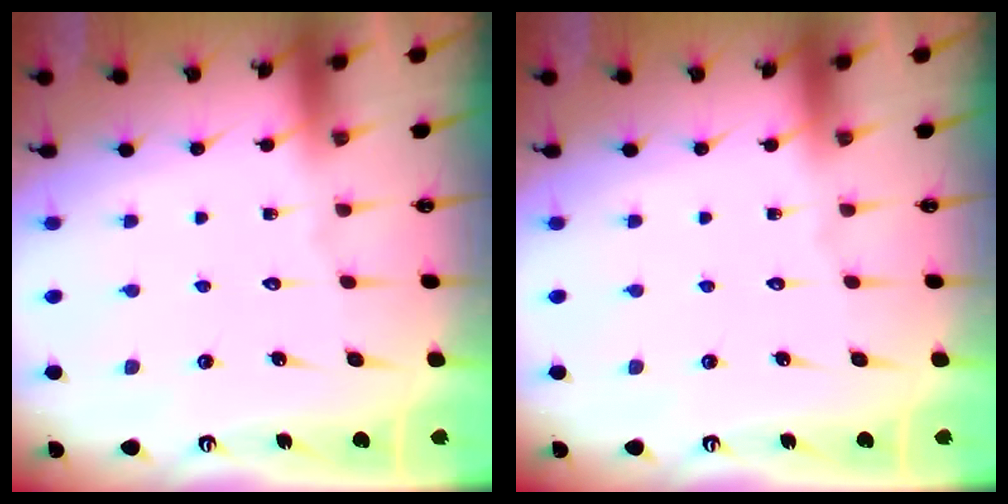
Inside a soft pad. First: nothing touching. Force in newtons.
{"total": 0.0}